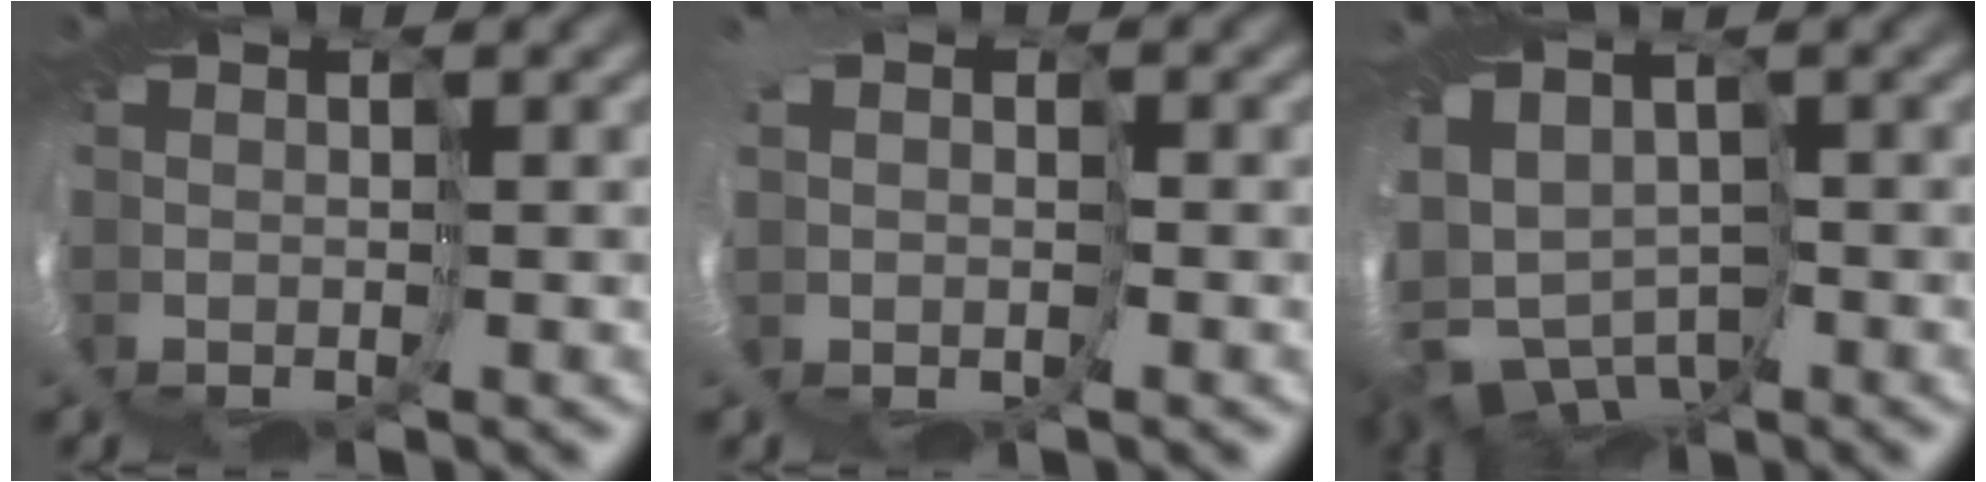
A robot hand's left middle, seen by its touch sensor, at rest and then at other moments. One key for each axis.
{"total": 2.4, "fx": 0.1, "fy": 2.3, "fz": 0.7, "tx": -0.022, "ty": -0.009, "tz": 0.002}
{"total": 5.1, "fx": -3.4, "fy": 3.2, "fz": 1.8, "tx": -0.053, "ty": -0.021, "tz": -0.067}